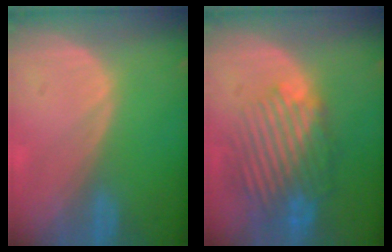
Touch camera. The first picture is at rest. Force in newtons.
{"total": 10.2, "press": 9.1, "slide": 4.7}